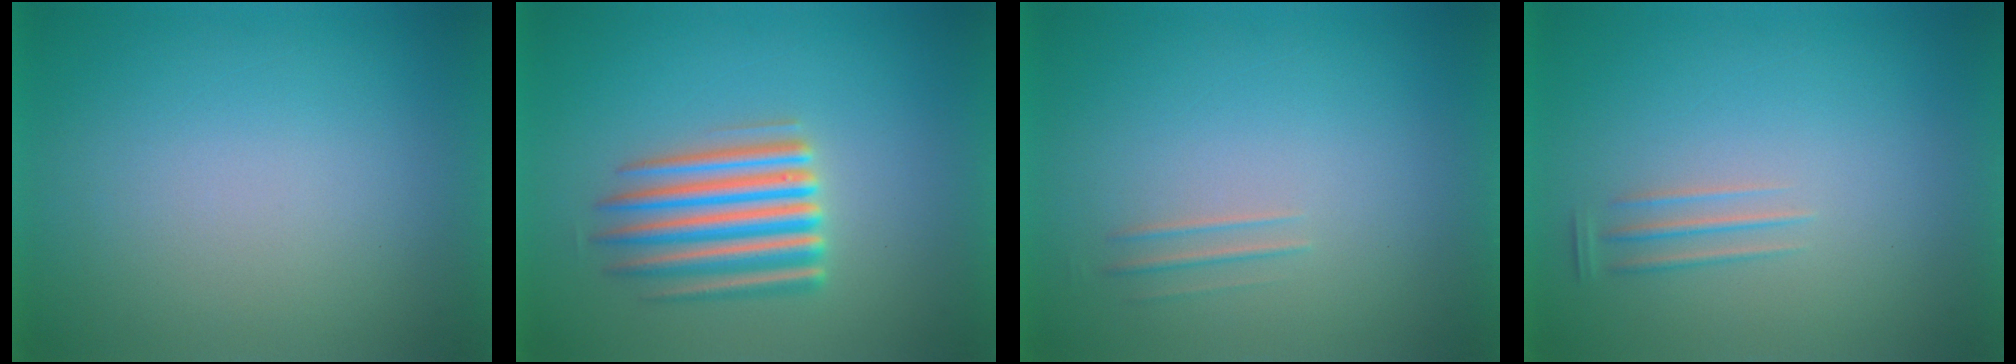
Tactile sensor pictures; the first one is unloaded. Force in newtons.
{"total": 5.7}
{"total": 1.5}
{"total": 1.3}